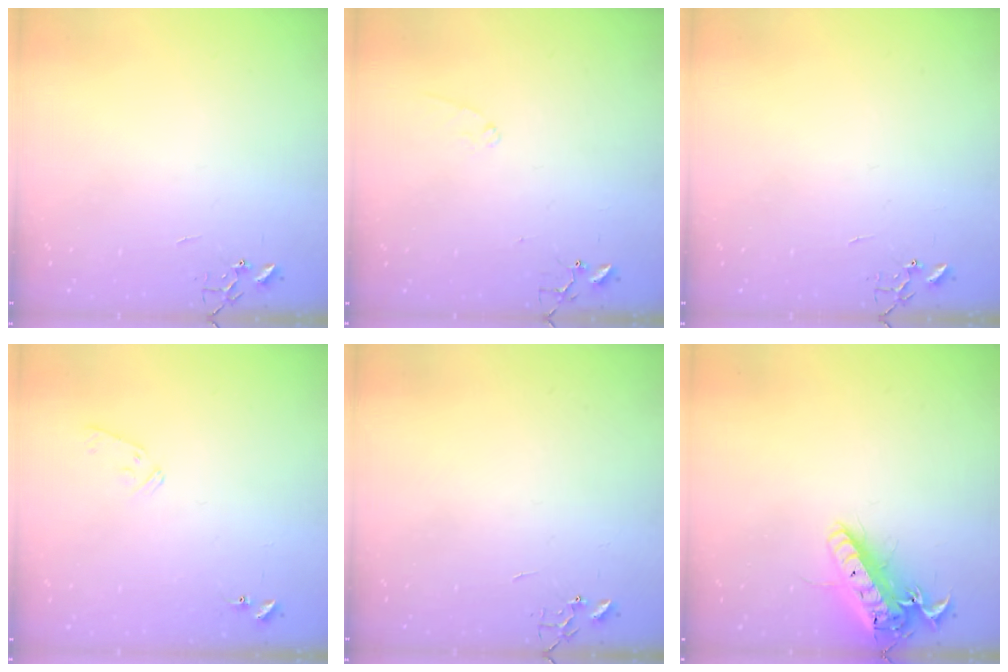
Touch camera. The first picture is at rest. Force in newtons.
{"total": 6.8, "press": 6.8, "slide": 0.7}
{"total": 0.0}
{"total": 6.7, "press": 6.7, "slide": 0.7}
{"total": 0.0}
{"total": 18.2, "press": 18.0, "slide": 3.0}